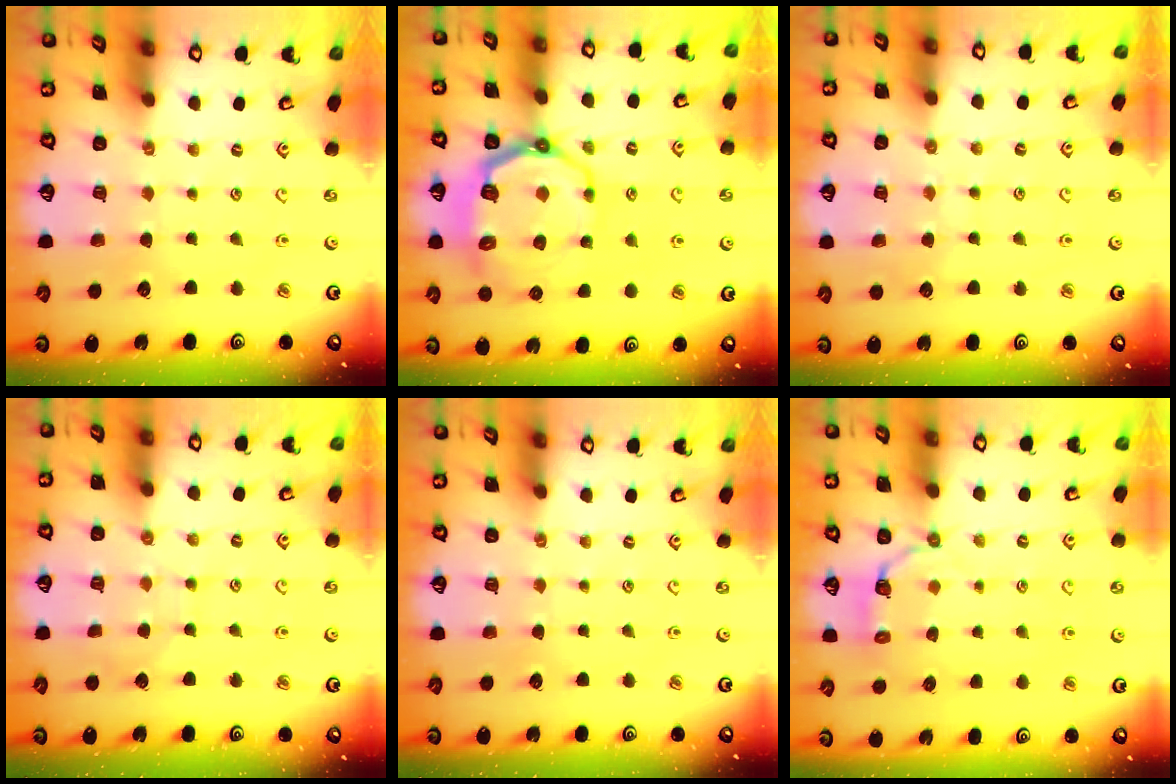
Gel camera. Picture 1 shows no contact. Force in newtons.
{"total": 13.3, "press": 12.7, "slide": 3.9}
{"total": 5.9, "press": 5.9, "slide": 0.6}
{"total": 2.6, "press": 2.6, "slide": 0.3}
{"total": 0.0}
{"total": 3.9, "press": 2.1, "slide": 3.3}